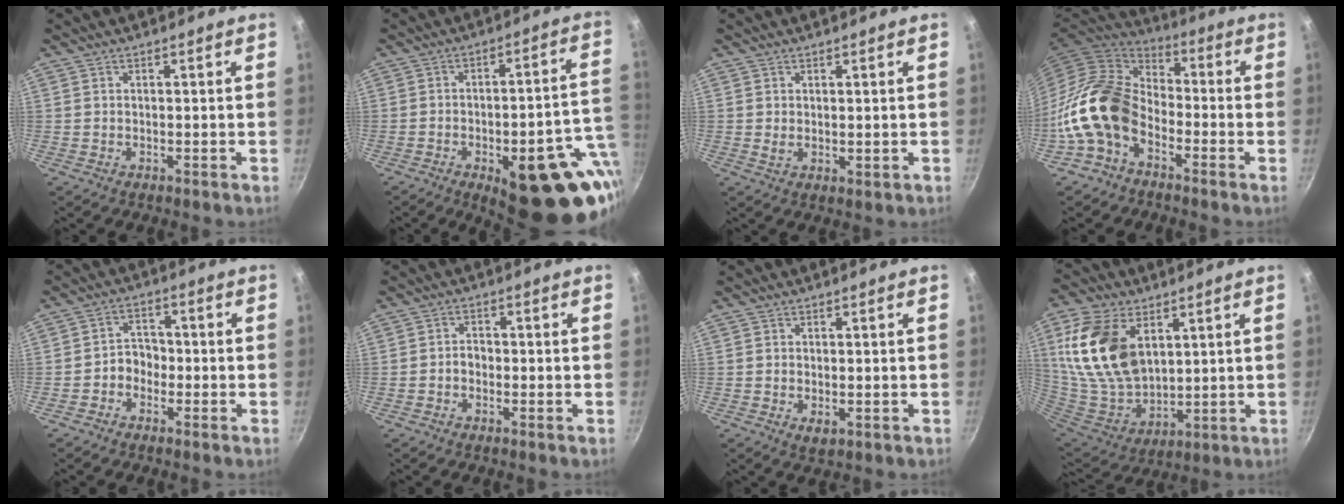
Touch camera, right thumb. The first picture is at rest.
{"total": 23.1, "force": [-7.0, 8.7, 20.2], "torque": [-0.204, 0.017, -0.084]}
{"total": 1.7, "force": [0.9, 0.7, 1.2], "torque": [-0.016, -0.017, 0.013]}
{"total": 14.9, "force": [-5.6, 10.4, 9.1], "torque": [-0.142, 0.058, -0.131]}
{"total": 3.9, "force": [-1.7, 3.1, 1.7], "torque": [-0.001, 0.029, -0.035]}
{"total": 2.0, "force": [-0.8, 1.5, 1.0], "torque": [-0.009, 0.016, -0.015]}
{"total": 1.9, "force": [-0.3, 1.1, 1.5], "torque": [-0.025, -0.007, -0.002]}
{"total": 19.8, "force": [6.7, 12.4, 13.8], "torque": [-0.252, -0.032, 0.141]}